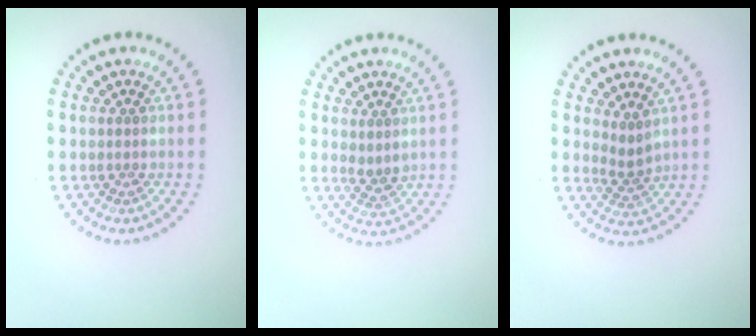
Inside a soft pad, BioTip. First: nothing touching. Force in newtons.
{"total": 1.3, "press": 1.2, "slide": 0.7}
{"total": 1.8, "press": 1.2, "slide": 1.4}